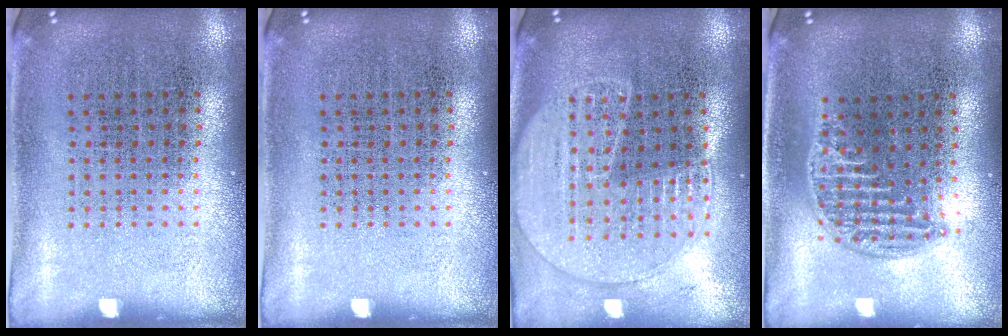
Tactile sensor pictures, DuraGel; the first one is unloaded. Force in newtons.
{"total": 0.0}
{"total": 1.8, "press": 1.7, "slide": 0.6}
{"total": 1.2, "press": 1.1, "slide": 0.5}